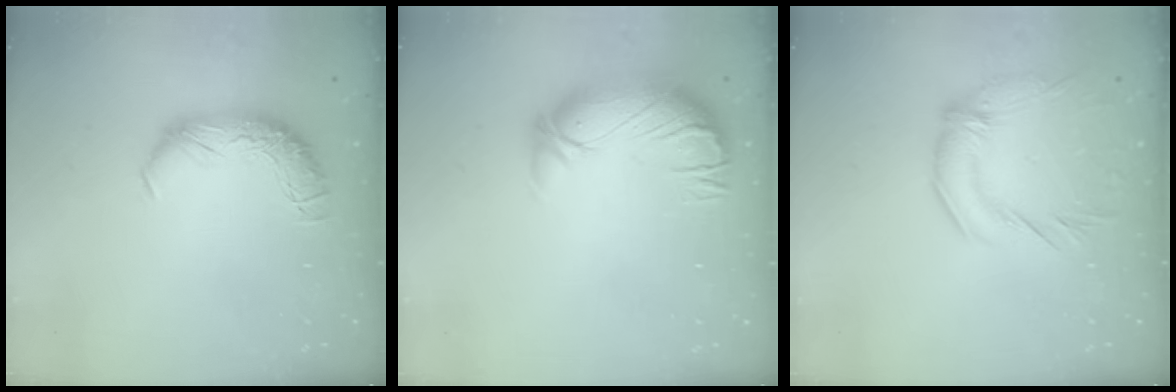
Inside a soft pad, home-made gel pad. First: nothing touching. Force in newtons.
{"total": 3.0, "press": 0.3, "slide": 3.0}
{"total": 2.8, "press": 1.9, "slide": 2.2}